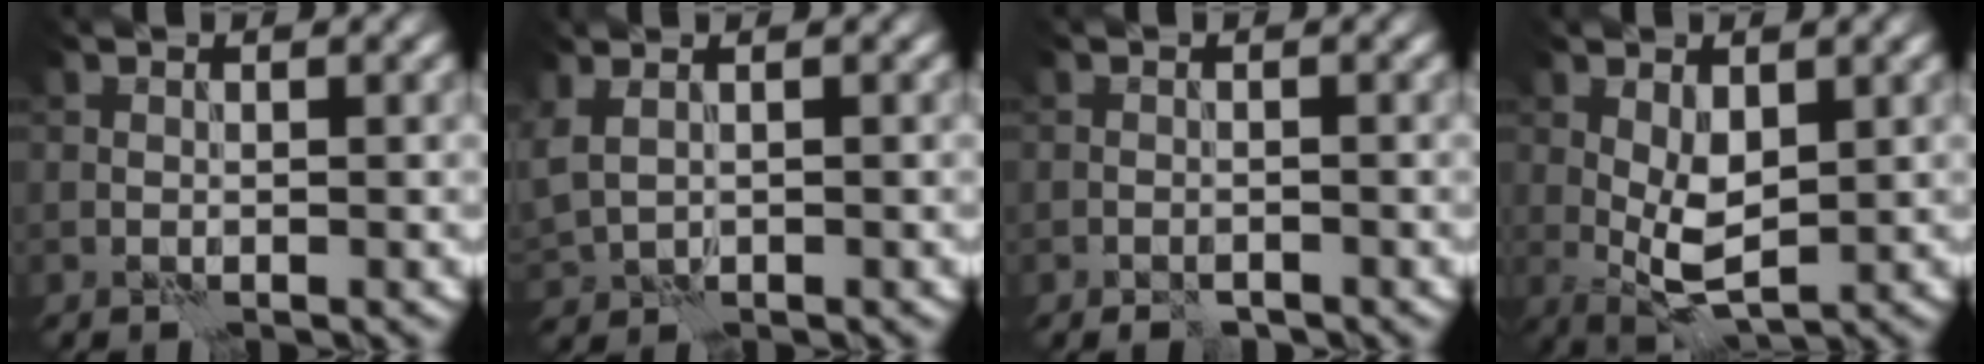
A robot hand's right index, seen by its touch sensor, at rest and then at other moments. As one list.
[{"total": 2.7, "force": [1.3, 1.6, 1.7], "torque": [-0.046, 0.014, 0.035]}, {"total": 1.2, "force": [-1.0, 0.4, 0.5], "torque": [-0.005, -0.001, -0.019]}, {"total": 3.8, "force": [0.4, 1.6, 3.4], "torque": [-0.066, -0.001, 0.009]}]